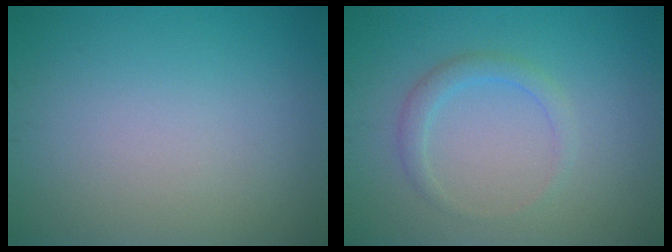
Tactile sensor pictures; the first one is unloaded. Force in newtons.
{"total": 1.8, "press": 1.8, "slide": 0.1}